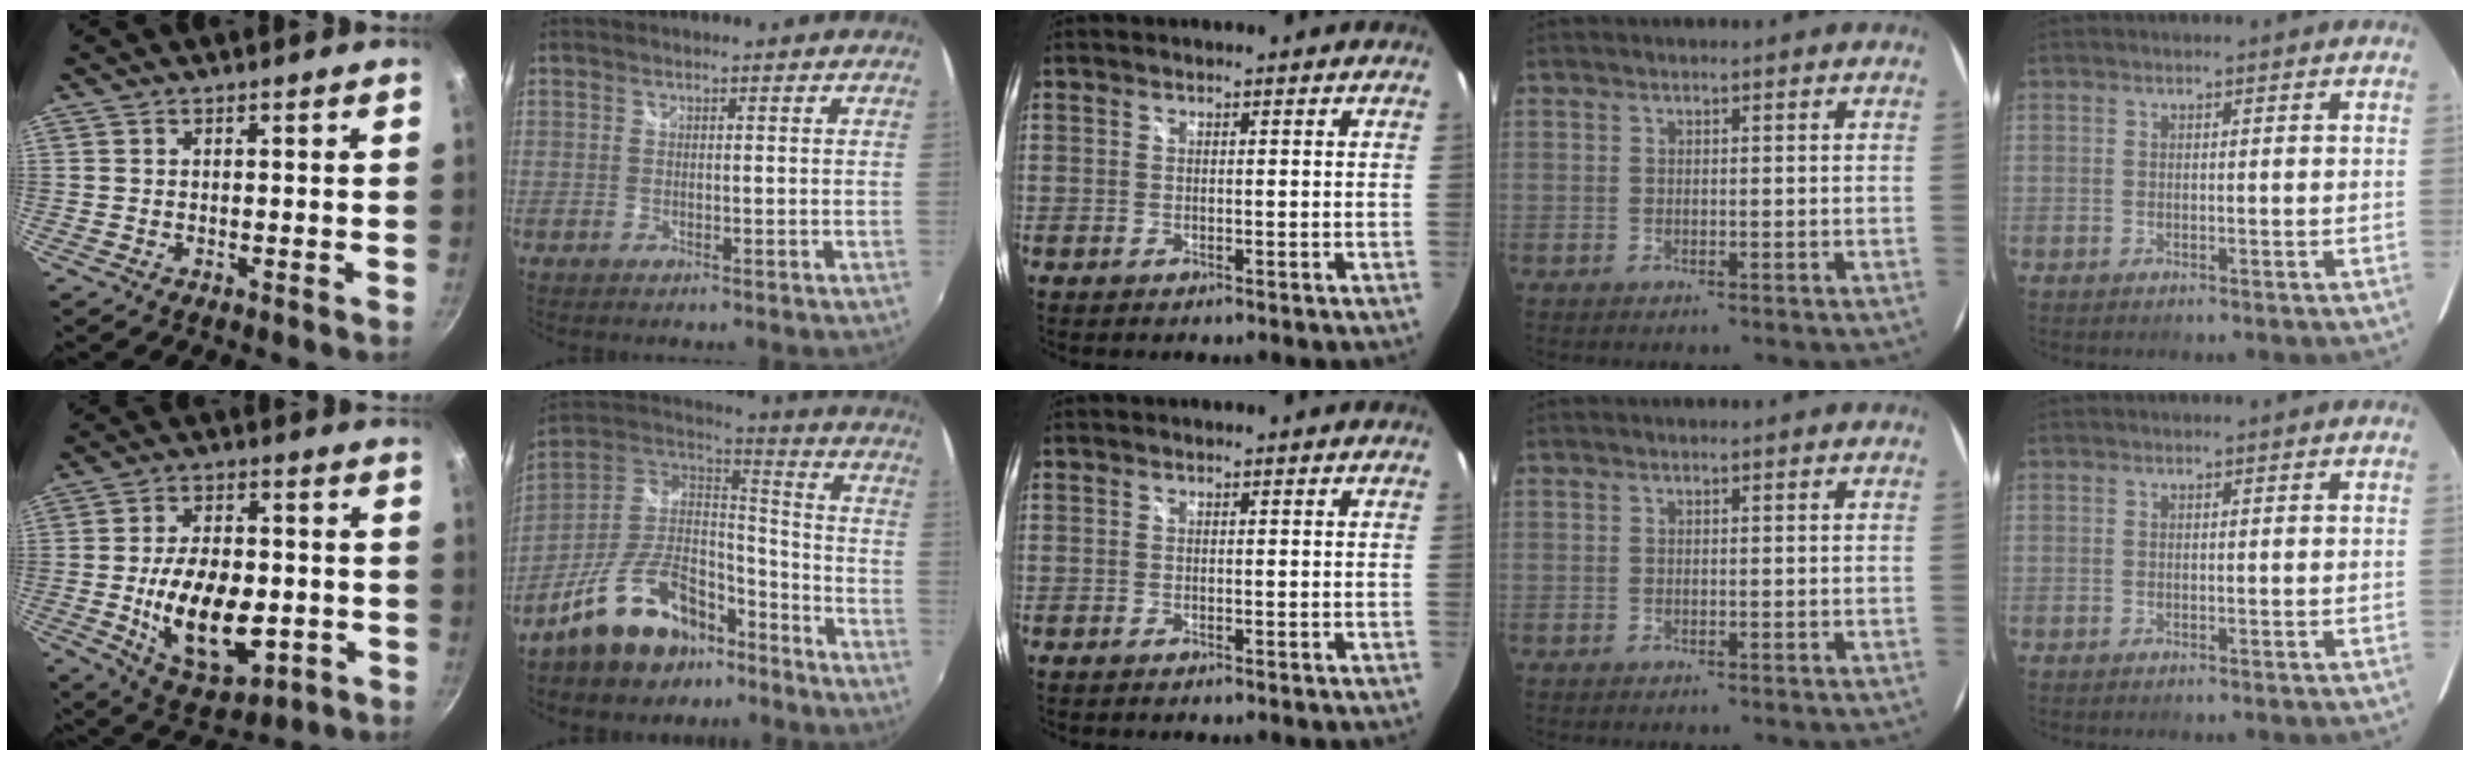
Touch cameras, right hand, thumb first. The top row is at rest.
{"thumb": {"total": 18.3, "force": [-3.9, 10.3, 14.7], "torque": [-0.221, 0.013, -0.047]}, "index": {"total": 18.4, "force": [-12.3, 9.7, 9.7], "torque": [-0.207, 0.031, -0.188]}}